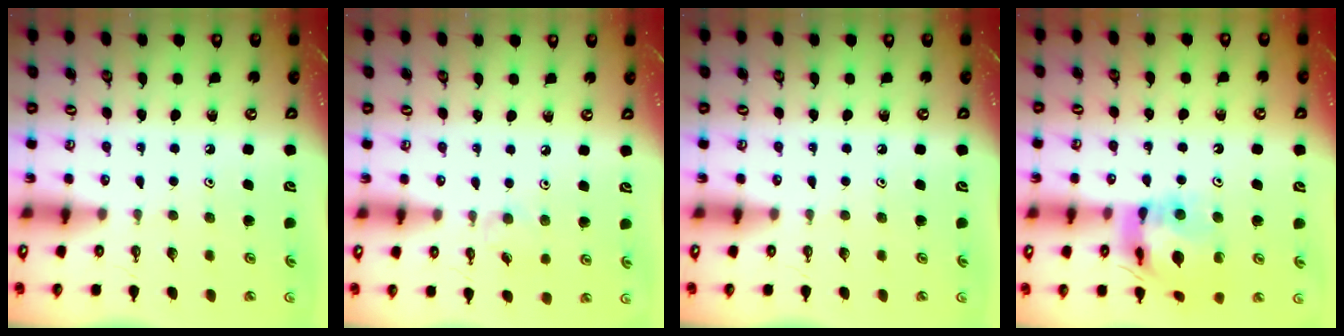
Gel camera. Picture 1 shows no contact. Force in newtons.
{"total": 2.4, "press": 2.4, "slide": 0.5}
{"total": 0.0}
{"total": 13.6, "press": 13.6, "slide": 1.3}